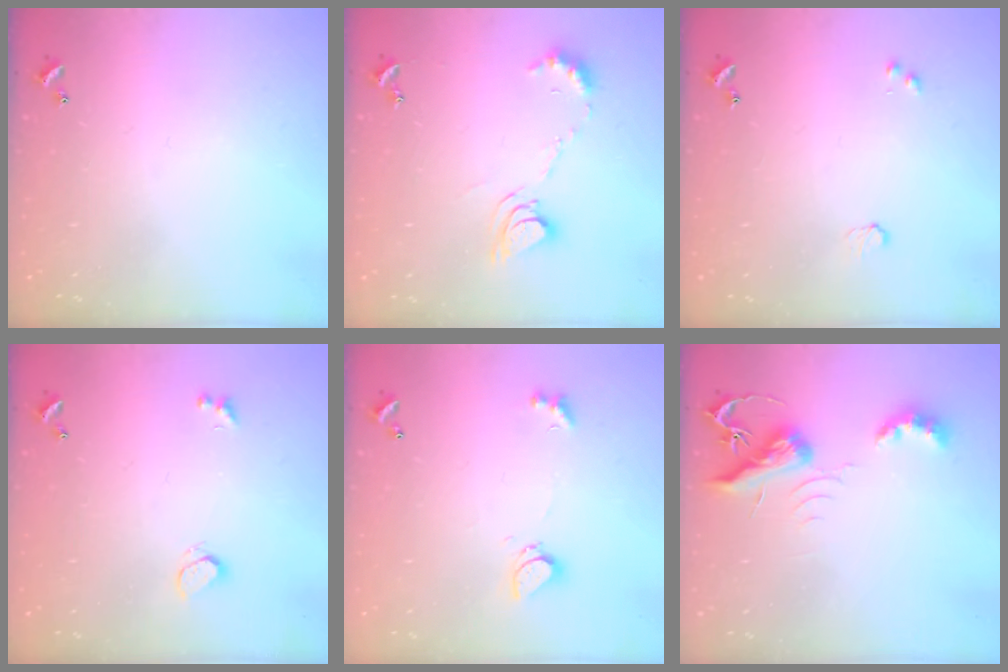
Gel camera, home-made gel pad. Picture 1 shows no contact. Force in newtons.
{"total": 9.2, "press": 9.1, "slide": 1.1}
{"total": 1.8, "press": 1.8, "slide": 0.4}
{"total": 2.4, "press": 1.9, "slide": 1.4}
{"total": 1.8, "press": 1.7, "slide": 0.5}
{"total": 6.8, "press": 6.8, "slide": 0.3}